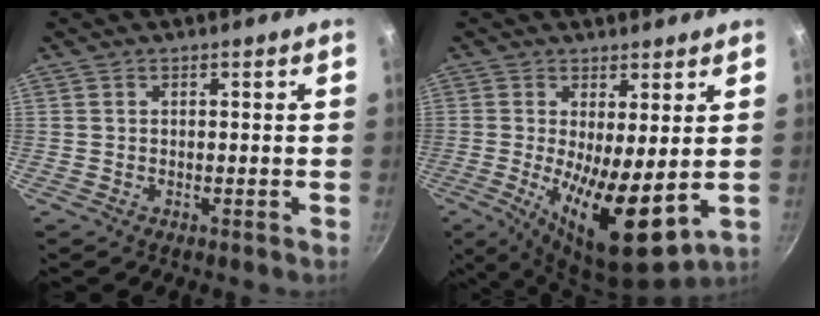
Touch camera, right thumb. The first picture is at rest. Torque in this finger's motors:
{"motor_torque": [-0.08, 1.59, 1.93, -0.63, 0.15]}